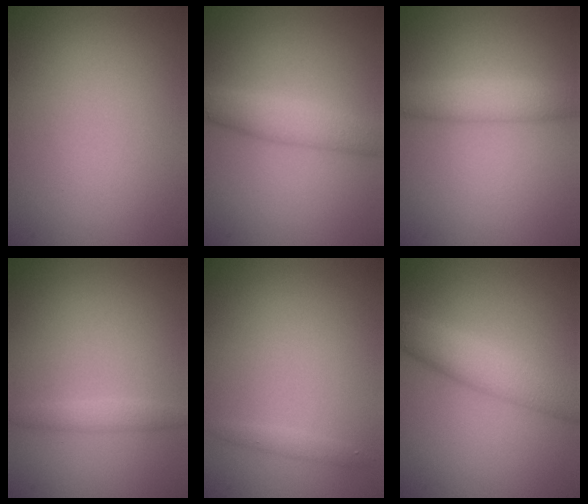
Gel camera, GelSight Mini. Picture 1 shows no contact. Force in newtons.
{"total": 3.6, "press": 3.6, "slide": 0.2}
{"total": 3.2, "press": 3.2, "slide": 0.1}
{"total": 1.4, "press": 1.4, "slide": 0.1}
{"total": 0.8, "press": 0.8, "slide": 0.1}
{"total": 4.4, "press": 4.4, "slide": 0.1}